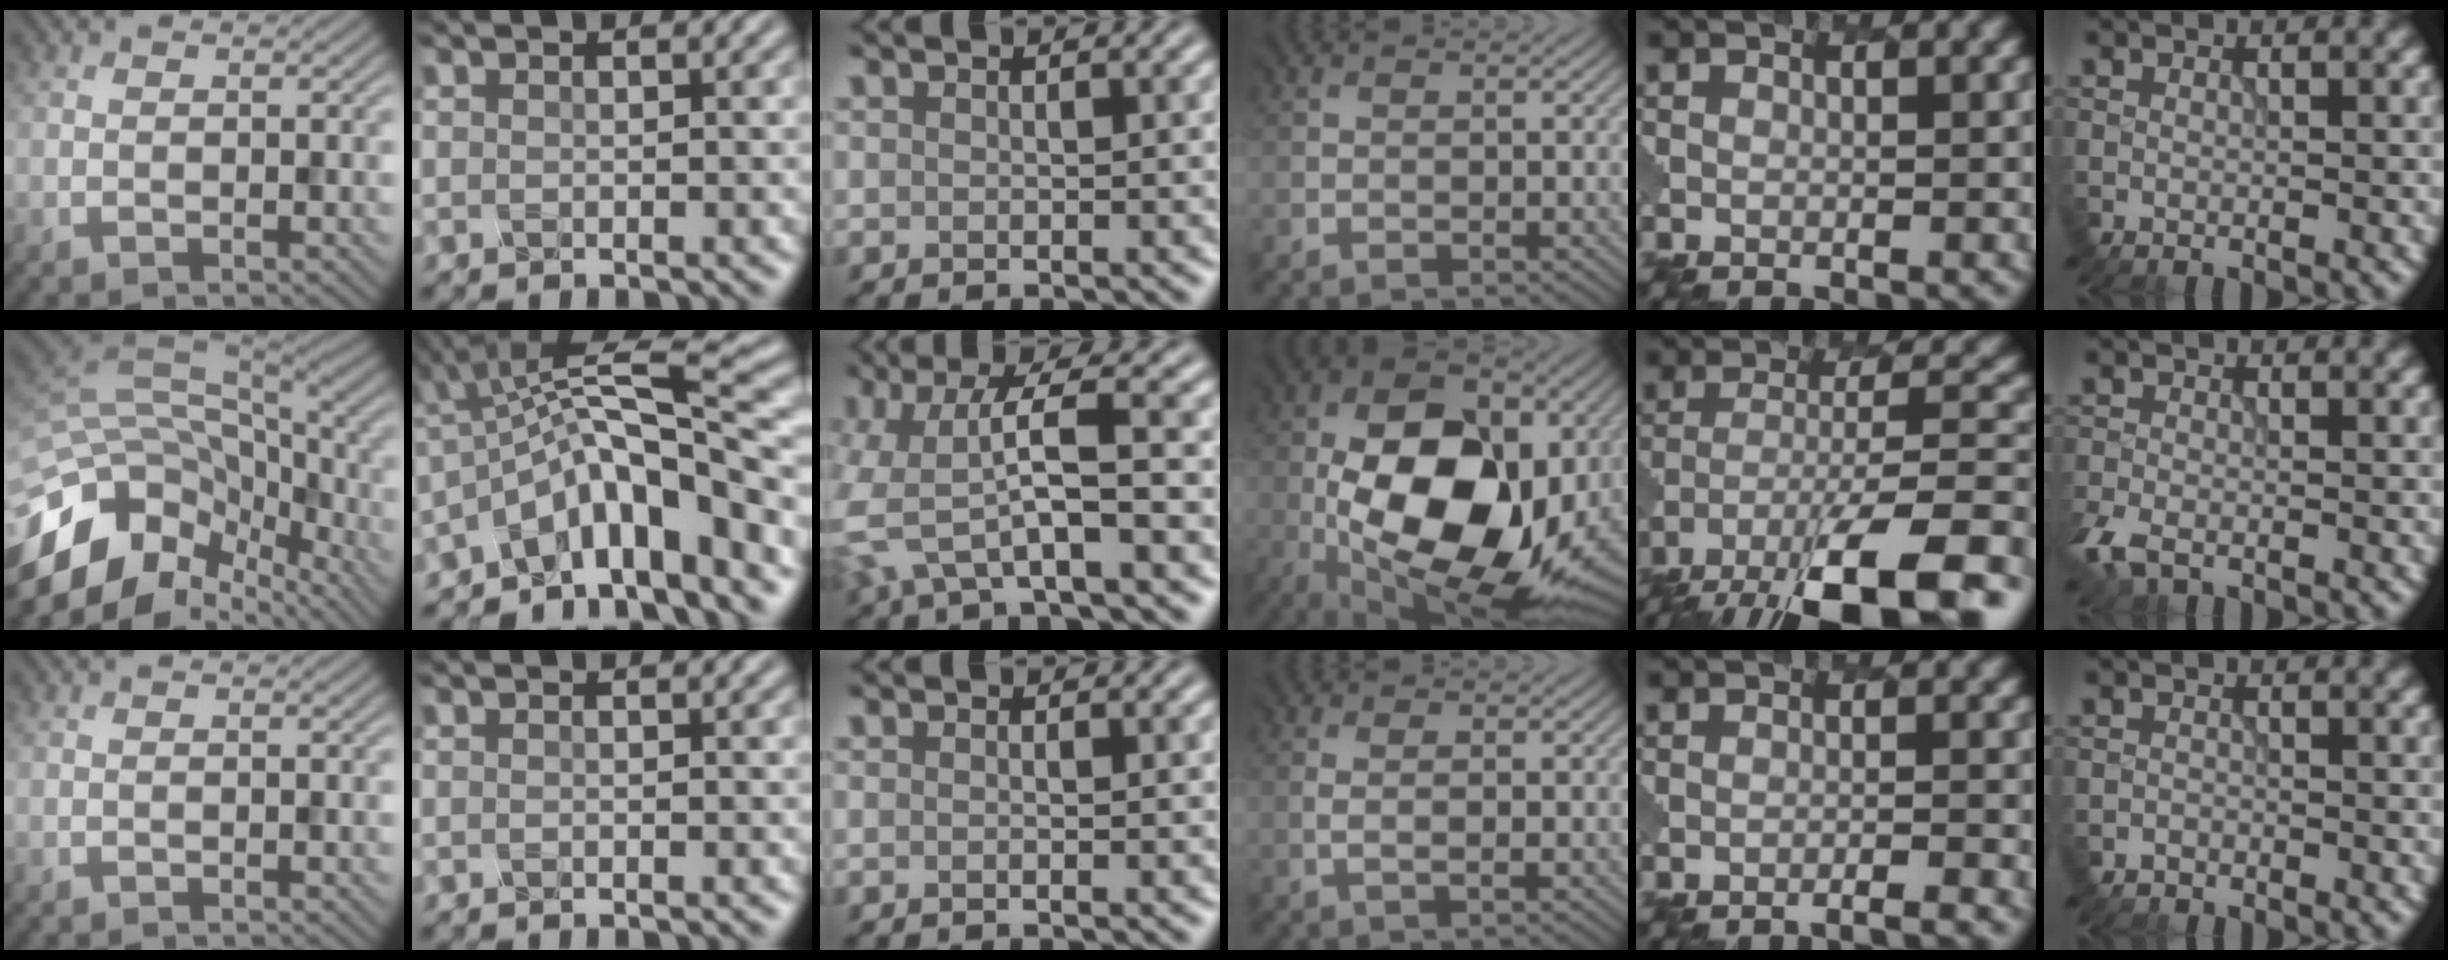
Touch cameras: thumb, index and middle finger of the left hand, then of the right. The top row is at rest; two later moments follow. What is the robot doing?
{"motion": "dispense", "object": "toothpaste"}